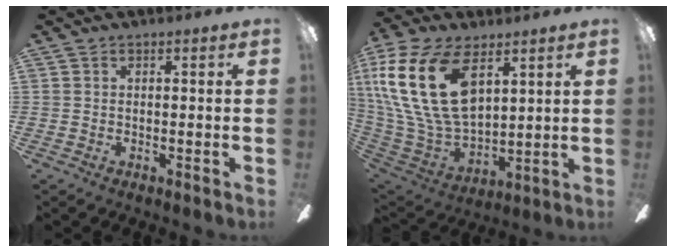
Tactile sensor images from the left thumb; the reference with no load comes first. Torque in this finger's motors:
{"motor_torque": [0.03, 1.95, 1.83, -0.94, 0.84]}